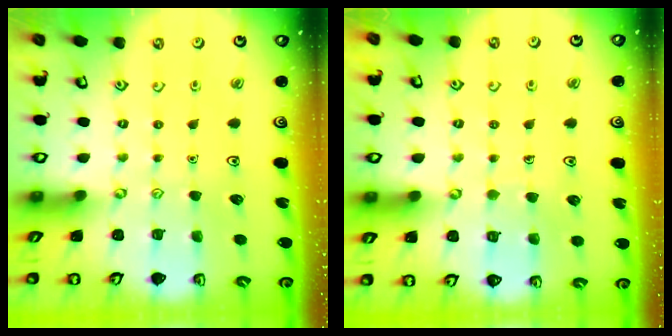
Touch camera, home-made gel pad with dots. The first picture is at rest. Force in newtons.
{"total": 3.7, "press": 3.7, "slide": 0.2}